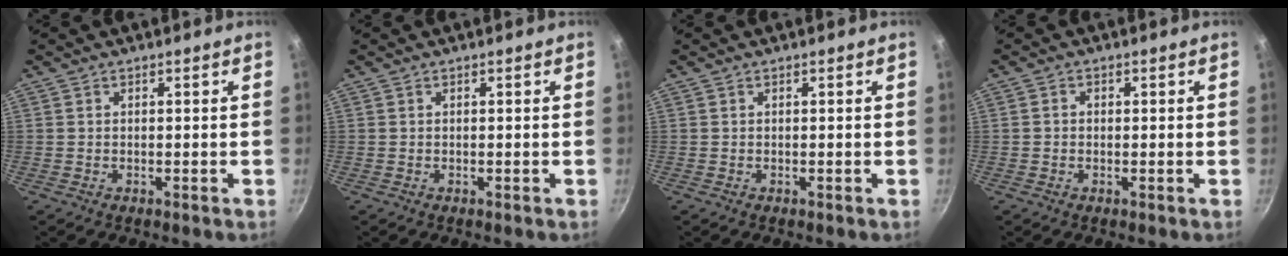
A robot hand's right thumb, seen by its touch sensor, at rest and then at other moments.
{"total": 0.0}
{"total": 0.0}
{"total": 1.2, "force": [-0.1, 1.1, 0.6], "torque": [-0.009, 0.006, -0.003]}